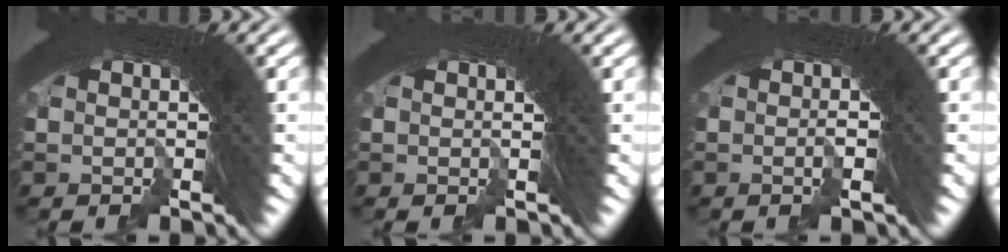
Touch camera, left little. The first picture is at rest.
{"total": 0.6, "force": [-0.4, -0.3, -0.3], "torque": [-0.004, -0.007, -0.005]}
{"total": 2.5, "force": [0.3, 1.4, 2.1], "torque": [-0.015, 0.016, -0.006]}